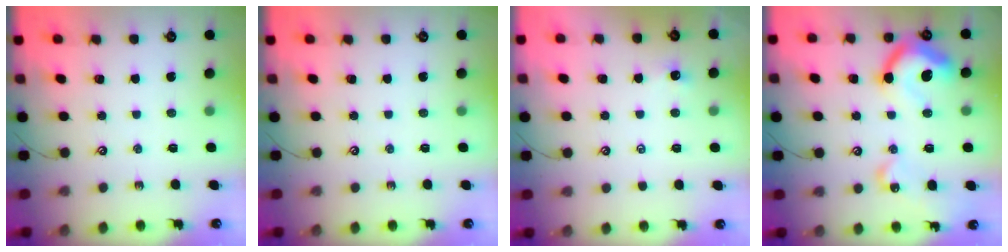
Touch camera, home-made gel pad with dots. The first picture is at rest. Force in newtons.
{"total": 0.0}
{"total": 1.1, "press": 1.1, "slide": 0.3}
{"total": 18.5, "press": 18.5, "slide": 1.6}